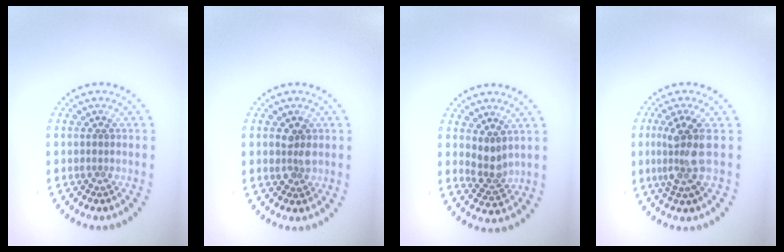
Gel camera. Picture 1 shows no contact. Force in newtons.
{"total": 1.7, "press": 1.6, "slide": 0.4}
{"total": 2.1, "press": 1.7, "slide": 1.2}
{"total": 3.7, "press": 3.2, "slide": 1.8}